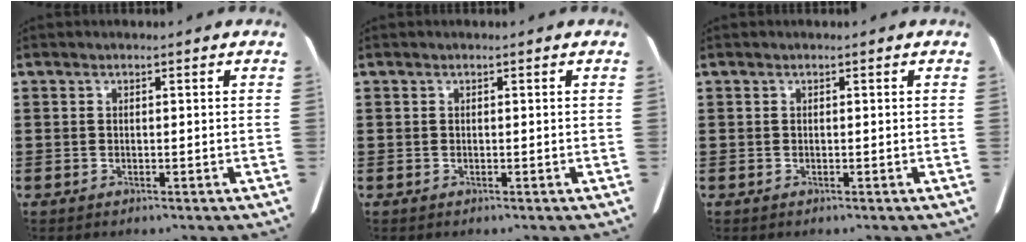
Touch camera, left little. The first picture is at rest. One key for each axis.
{"total": 0.0}
{"total": 0.0}